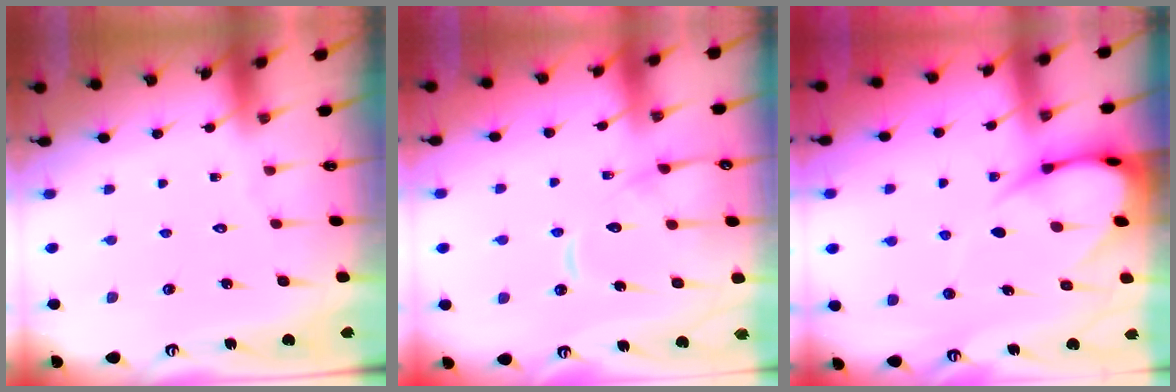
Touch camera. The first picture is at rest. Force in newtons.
{"total": 13.3, "press": 13.2, "slide": 1.3}
{"total": 8.3, "press": 8.3, "slide": 0.9}